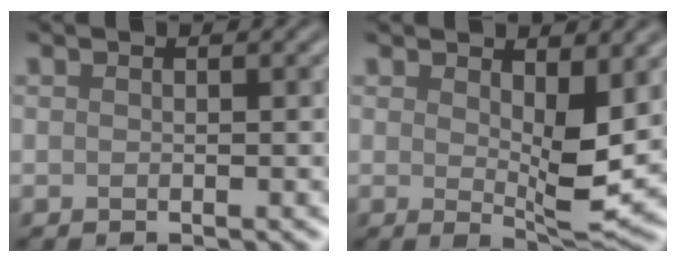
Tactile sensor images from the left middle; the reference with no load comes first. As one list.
[{"total": 4.6, "force": [1.2, 1.5, 4.1], "torque": [-0.065, -0.012, 0.023]}]